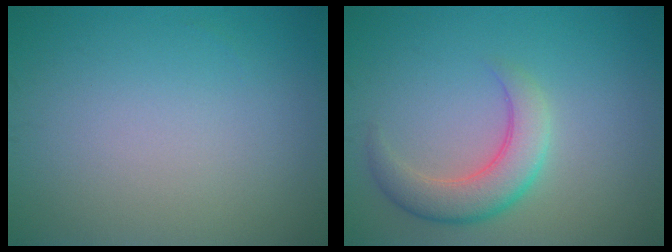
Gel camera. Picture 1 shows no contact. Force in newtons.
{"total": 4.3, "press": 4.3, "slide": 0.3}